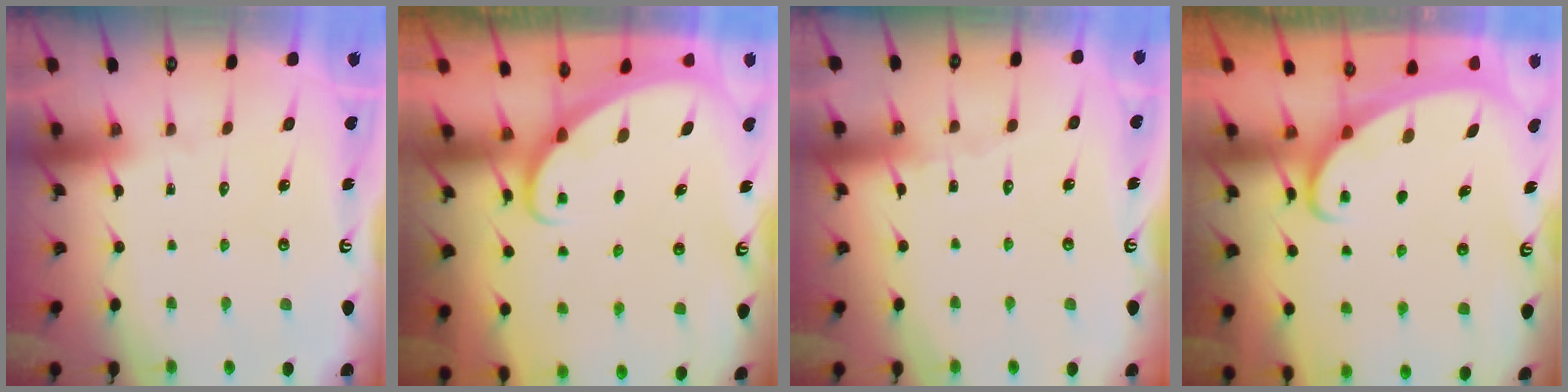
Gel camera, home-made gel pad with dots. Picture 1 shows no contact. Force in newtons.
{"total": 1.8, "press": 1.7, "slide": 0.0}
{"total": 3.4, "press": 3.4, "slide": 0.4}
{"total": 2.3, "press": 2.2, "slide": 0.3}